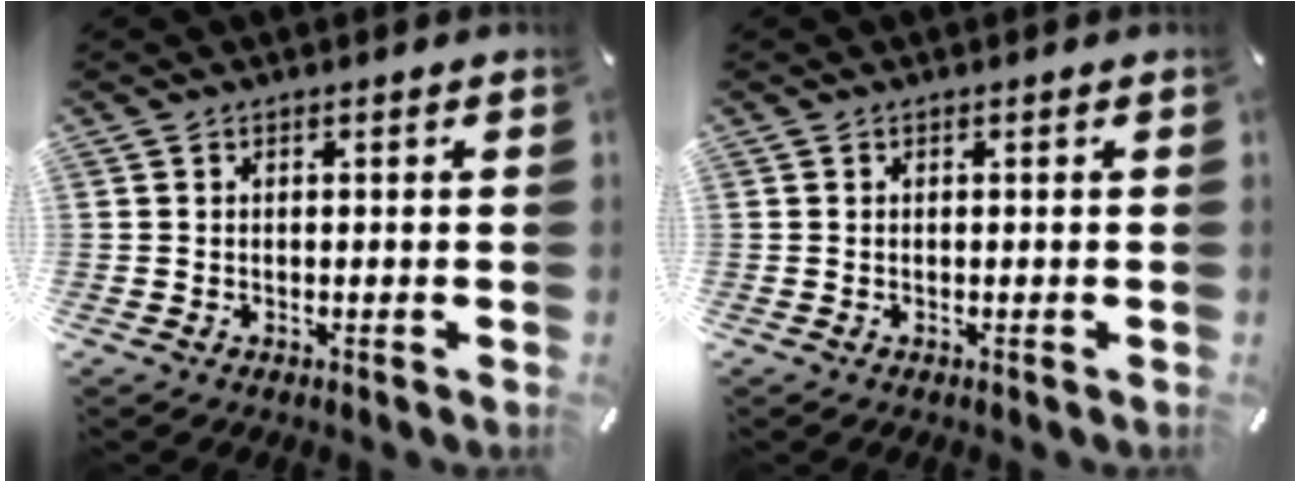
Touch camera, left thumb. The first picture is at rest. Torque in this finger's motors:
{"motor_torque": [0.00, 0.00, -0.04, 0.04, 0.00]}